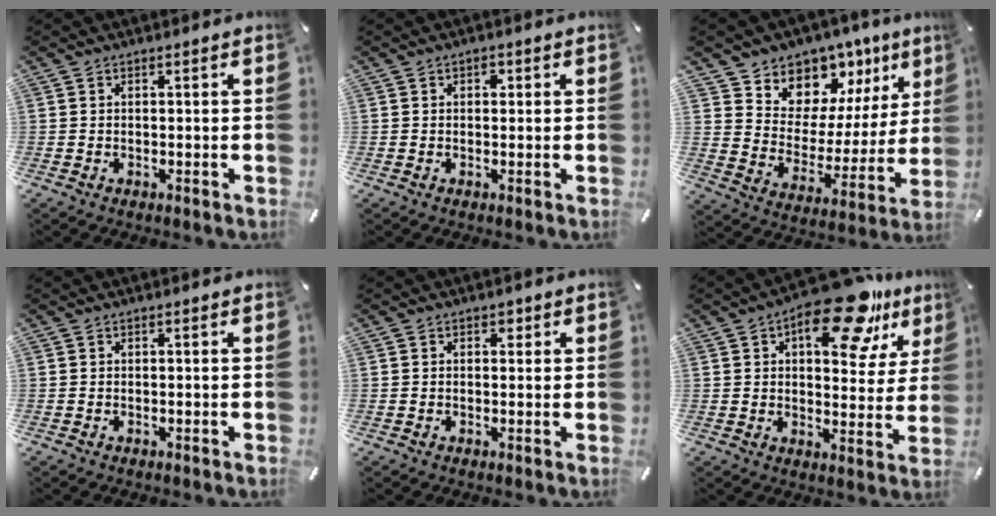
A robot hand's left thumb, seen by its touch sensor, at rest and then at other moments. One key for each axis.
{"total": 1.2, "fx": 0.4, "fy": 1.0, "fz": 0.5, "tx": -0.004, "ty": 0.004, "tz": 0.005}
{"total": 9.7, "fx": 7.4, "fy": 6.1, "fz": -1.4, "tx": 0.014, "ty": -0.103, "tz": 0.134}
{"total": 0.0}
{"total": 1.3, "fx": 0.5, "fy": 1.1, "fz": 0.4, "tx": 0.006, "ty": 0.001, "tz": 0.004}
{"total": 17.8, "fx": 10.5, "fy": 8.3, "fz": 11.7, "tx": -0.146, "ty": -0.059, "tz": 0.167}